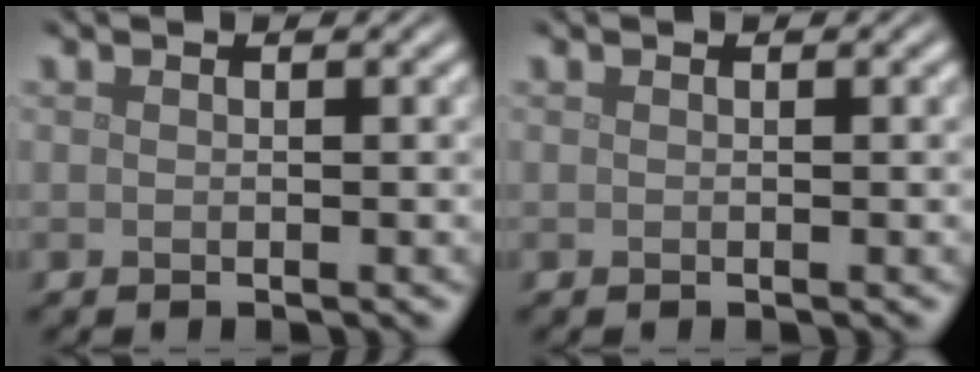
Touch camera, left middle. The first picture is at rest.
{"total": 0.0}